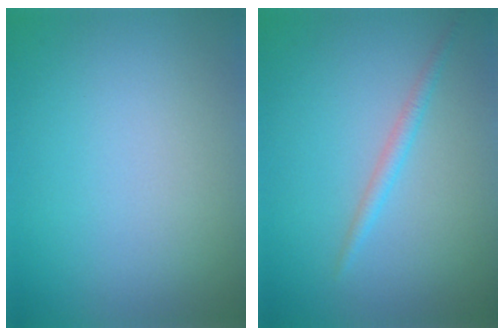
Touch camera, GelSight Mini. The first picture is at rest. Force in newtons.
{"total": 1.3, "press": 1.3, "slide": 0.0}